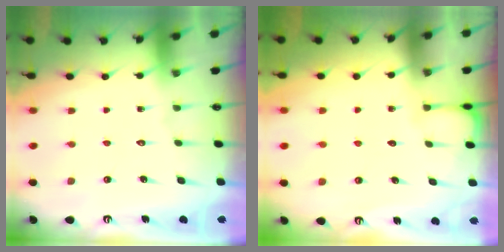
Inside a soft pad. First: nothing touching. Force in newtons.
{"total": 0.8, "press": 0.8, "slide": 0.0}